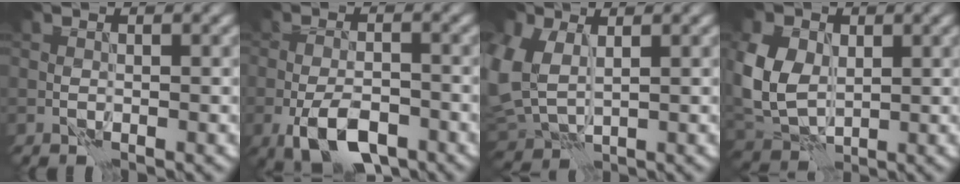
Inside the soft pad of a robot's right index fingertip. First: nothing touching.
{"total": 5.7, "force": [-3.2, 2.4, 4.1], "torque": [-0.072, -0.004, -0.060]}
{"total": 6.6, "force": [1.3, 4.7, 4.5], "torque": [-0.130, -0.011, 0.039]}
{"total": 6.5, "force": [1.5, 4.9, 4.0], "torque": [-0.105, -0.002, 0.023]}